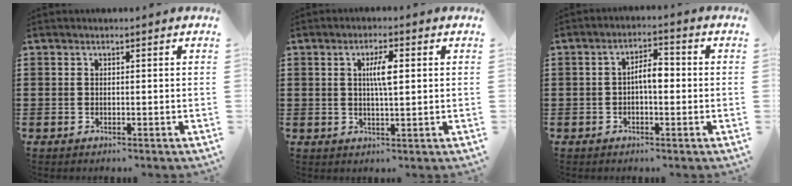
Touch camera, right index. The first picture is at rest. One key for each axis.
{"total": 4.3, "fx": 0.8, "fy": 1.1, "fz": 4.1, "tx": -0.074, "ty": 0.004, "tz": 0.009}
{"total": 4.0, "fx": -0.4, "fy": 1.5, "fz": 3.7, "tx": -0.069, "ty": 0.009, "tz": -0.010}